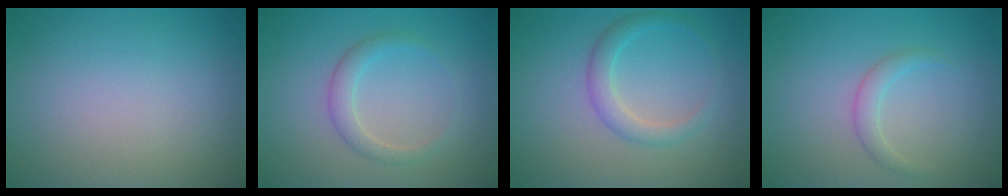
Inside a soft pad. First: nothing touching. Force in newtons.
{"total": 1.9, "press": 1.9, "slide": 0.1}
{"total": 2.3, "press": 2.3, "slide": 0.2}
{"total": 1.4, "press": 1.4, "slide": 0.1}